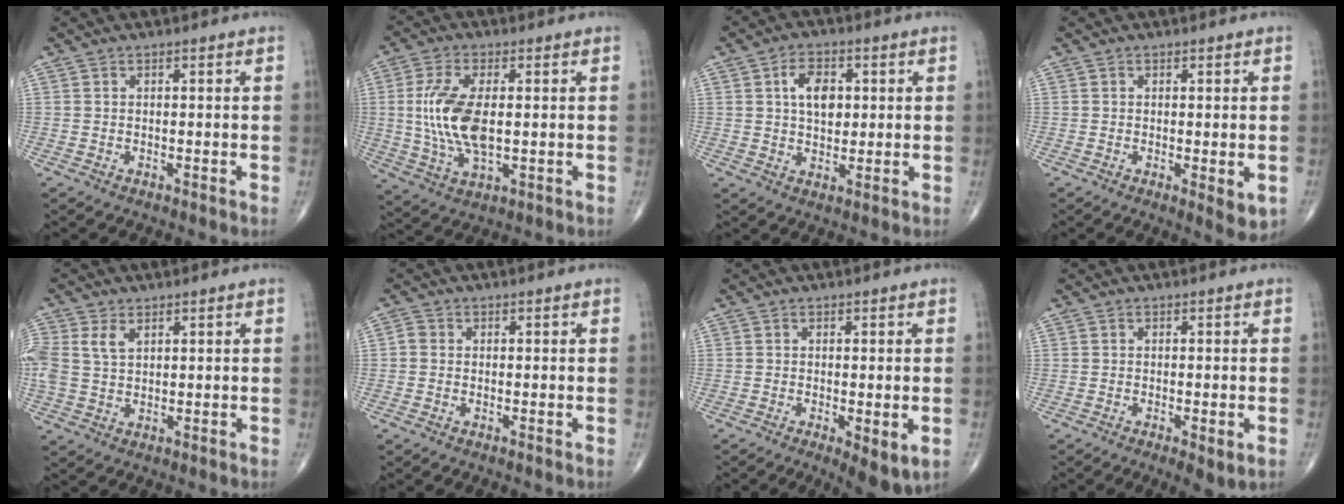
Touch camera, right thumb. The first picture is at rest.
{"total": 12.2, "force": [0.5, 5.7, 10.8], "torque": [-0.227, -0.008, 0.013]}
{"total": 7.0, "force": [1.7, 4.4, 5.2], "torque": [-0.067, -0.003, 0.027]}
{"total": 3.9, "force": [-0.8, 1.3, 3.6], "torque": [-0.049, -0.012, -0.007]}
{"total": 5.3, "force": [2.0, 3.2, 3.6], "torque": [-0.085, 0.004, 0.045]}
{"total": 1.3, "force": [-0.2, 1.1, 0.7], "torque": [-0.009, 0.002, -0.009]}
{"total": 6.2, "force": [-2.0, 1.9, 5.6], "torque": [-0.084, -0.019, -0.028]}
{"total": 4.2, "force": [-1.5, 1.2, 3.7], "torque": [-0.062, -0.010, -0.020]}